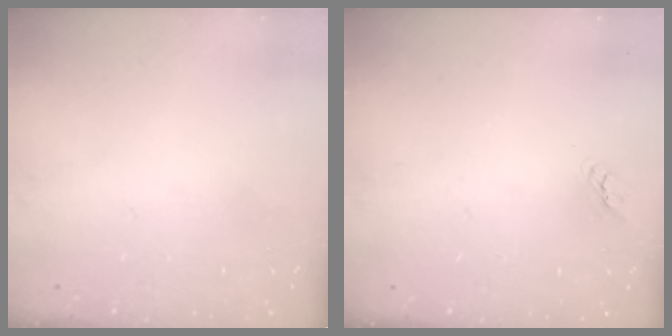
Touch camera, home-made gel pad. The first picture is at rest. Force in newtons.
{"total": 2.7, "press": 2.7, "slide": 0.1}